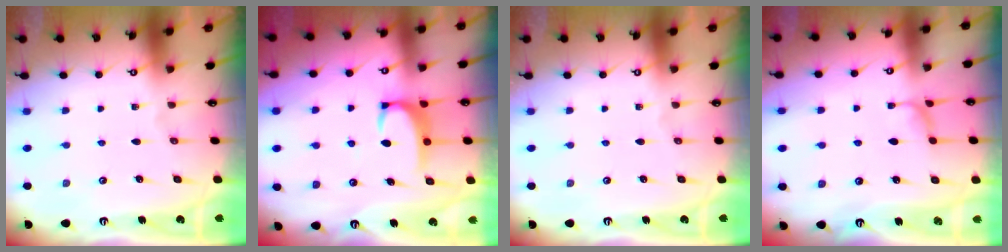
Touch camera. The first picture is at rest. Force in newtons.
{"total": 2.9, "press": 2.9, "slide": 0.4}
{"total": 0.0}
{"total": 1.6, "press": 1.5, "slide": 0.6}